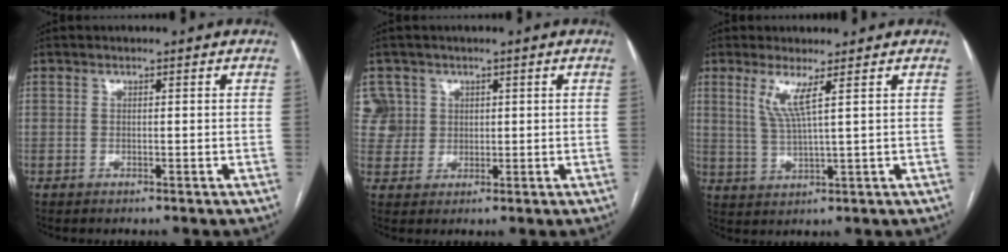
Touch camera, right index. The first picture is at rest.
{"total": 5.3, "force": [1.9, 4.9, -0.4], "torque": [0.021, 0.014, 0.044]}
{"total": 4.6, "force": [2.1, -0.5, 4.1], "torque": [-0.089, -0.008, 0.047]}